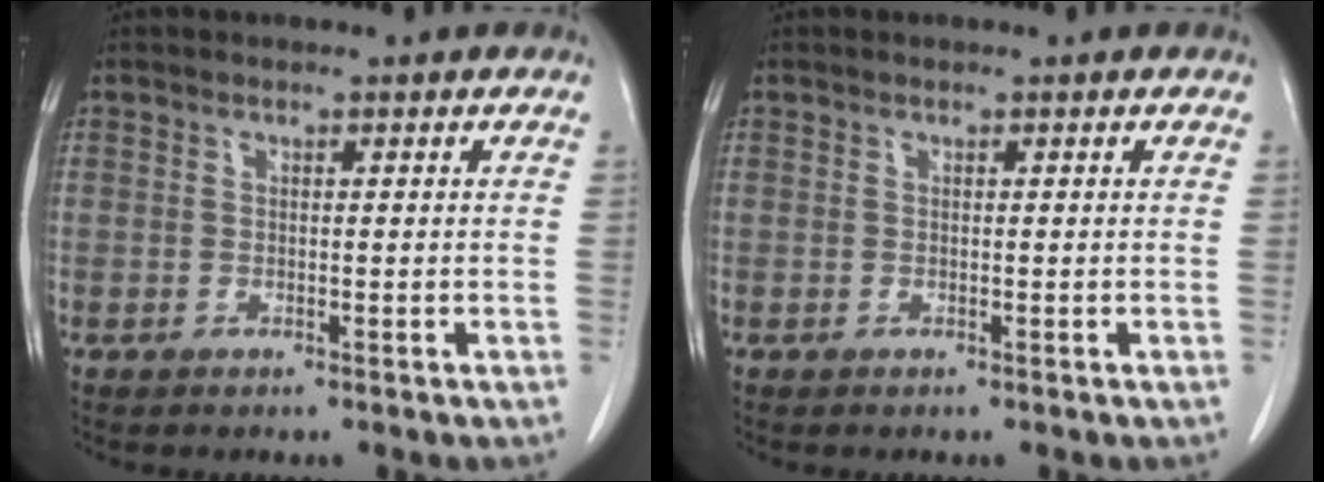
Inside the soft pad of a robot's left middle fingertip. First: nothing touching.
{"total": 0.0}